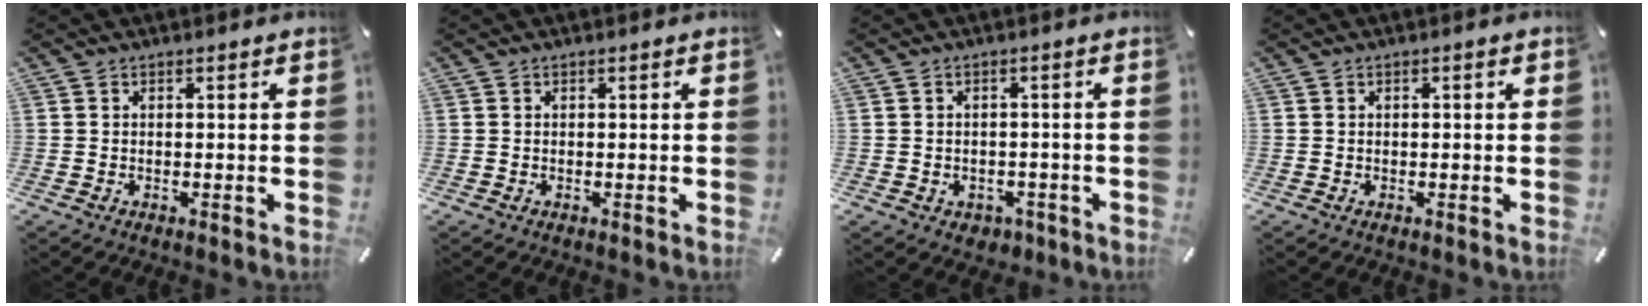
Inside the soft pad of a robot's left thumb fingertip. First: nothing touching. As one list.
[{"total": 0.0}, {"total": 2.7, "force": [-1.1, 2.3, 0.9], "torque": [-0.016, 0.006, -0.021]}, {"total": 0.6, "force": [0.0, 0.3, 0.6], "torque": [-0.009, 0.002, -0.002]}]